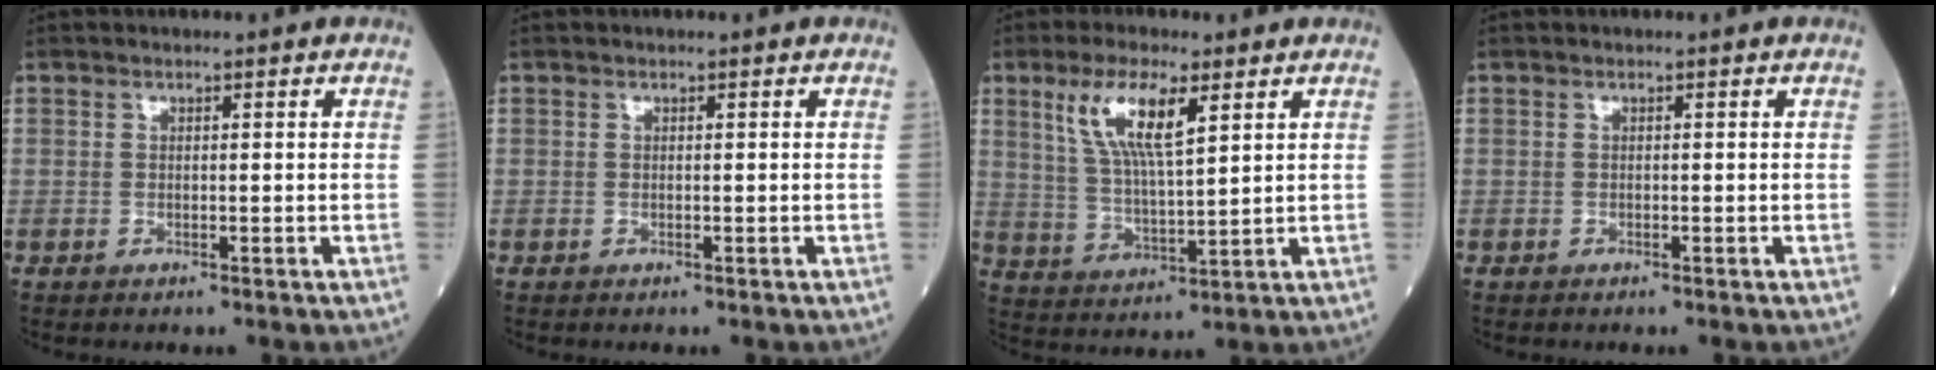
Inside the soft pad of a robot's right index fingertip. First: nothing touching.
{"total": 0.0}
{"total": 9.3, "force": [4.4, 1.9, 7.9], "torque": [-0.161, 0.004, 0.088]}
{"total": 0.0}